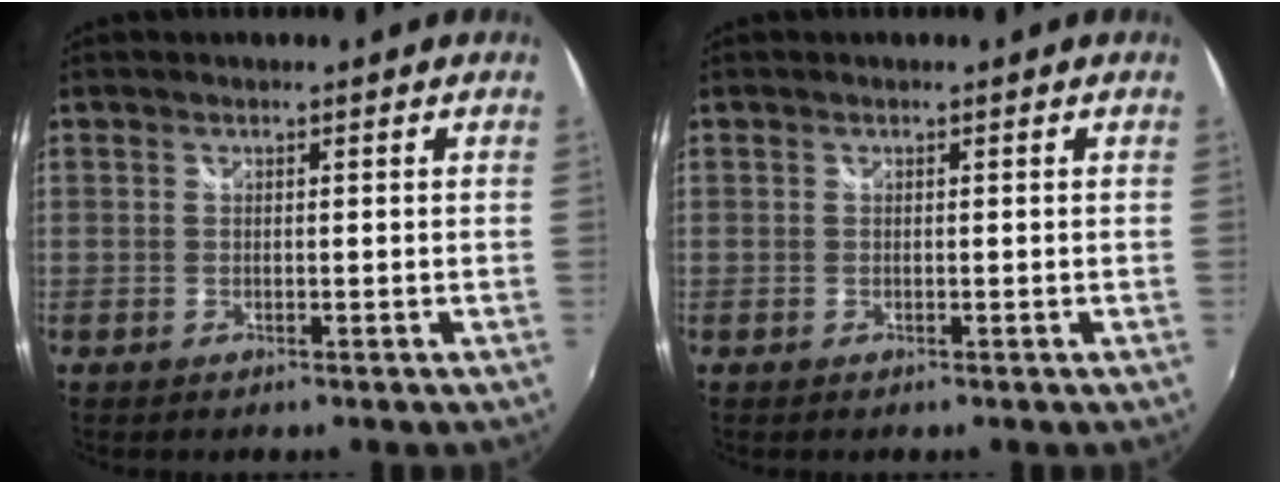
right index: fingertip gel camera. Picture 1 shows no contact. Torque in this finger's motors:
{"motor_torque": [0.00, 0.00, 0.00, 0.00]}